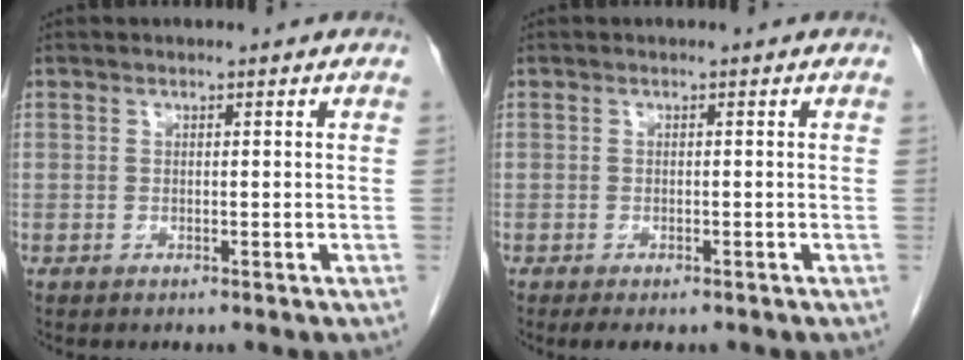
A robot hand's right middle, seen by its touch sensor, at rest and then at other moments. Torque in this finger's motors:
{"motor_torque": [0.26, -0.06, 0.01, 0.01]}